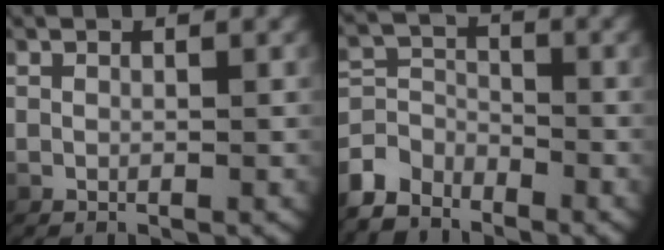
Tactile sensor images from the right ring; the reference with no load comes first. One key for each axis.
{"total": 5.5, "fx": -3.0, "fy": 4.4, "fz": 1.6, "tx": -0.043, "ty": -0.027, "tz": -0.046}